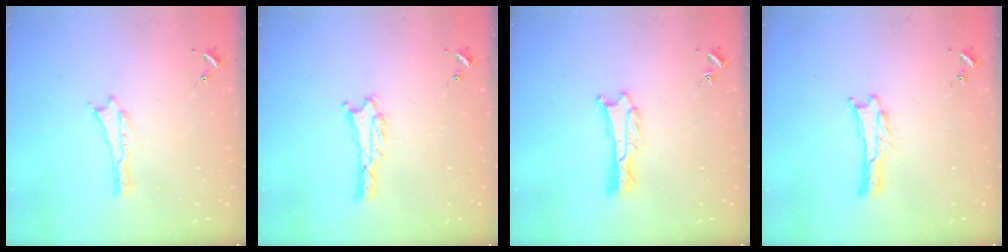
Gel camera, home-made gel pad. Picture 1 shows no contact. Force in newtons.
{"total": 2.0, "press": 2.0, "slide": 0.3}
{"total": 0.9, "press": 0.9, "slide": 0.1}
{"total": 0.0}